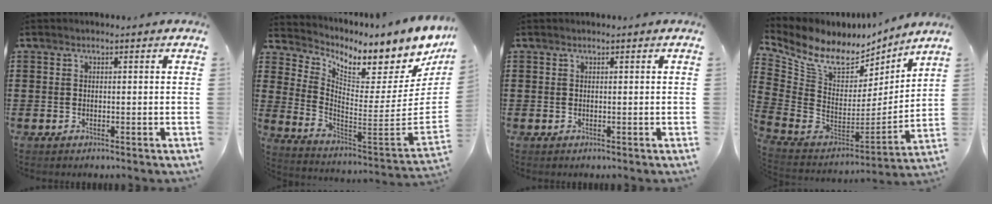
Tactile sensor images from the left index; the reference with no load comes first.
{"total": 5.8, "force": [4.6, 1.8, 3.0], "torque": [-0.065, -0.064, 0.070]}
{"total": 0.0}
{"total": 8.9, "force": [6.2, 4.6, 4.4], "torque": [-0.116, -0.048, 0.110]}